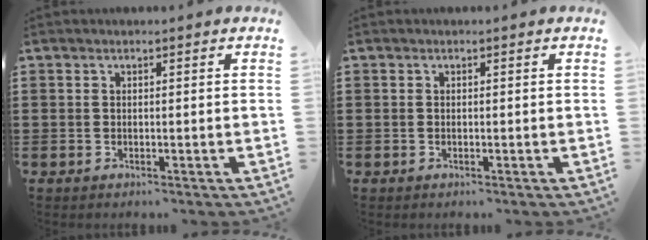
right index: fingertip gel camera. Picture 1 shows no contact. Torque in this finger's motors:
{"motor_torque": [0.00, 2.14, 0.00, 0.00]}